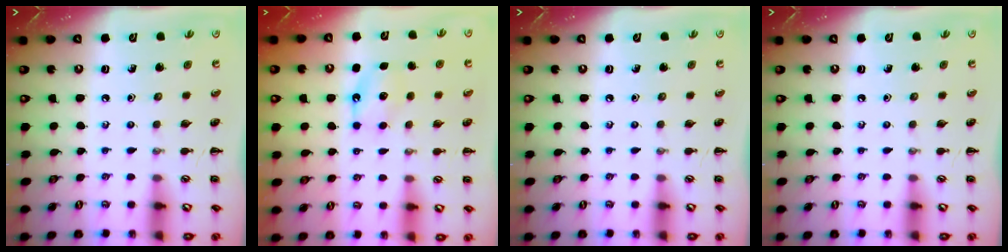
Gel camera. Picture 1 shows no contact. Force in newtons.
{"total": 7.9, "press": 7.8, "slide": 1.5}
{"total": 0.0}
{"total": 0.0}